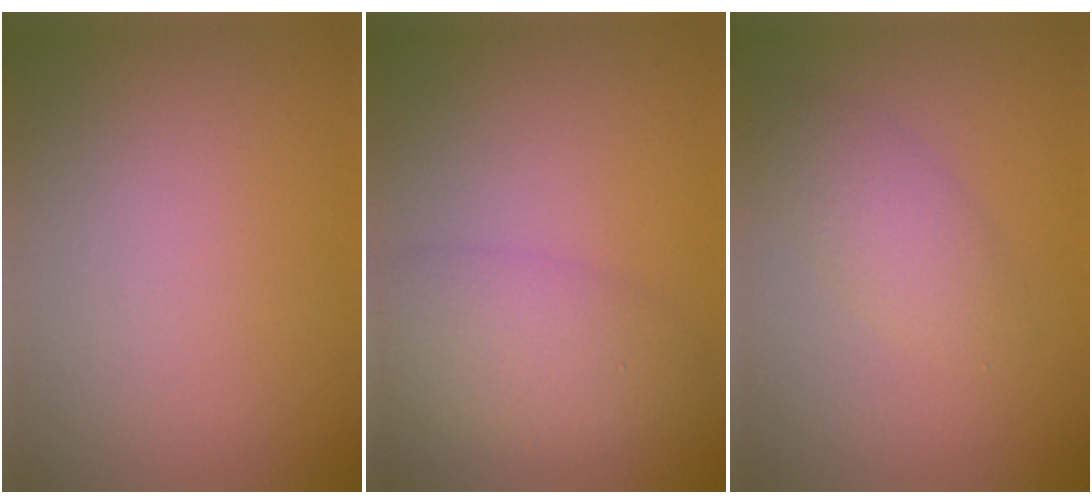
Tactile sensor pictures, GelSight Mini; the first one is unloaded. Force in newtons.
{"total": 4.9, "press": 4.9, "slide": 0.1}
{"total": 2.7, "press": 2.7, "slide": 0.1}